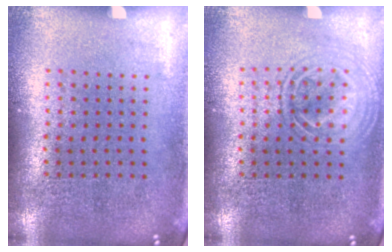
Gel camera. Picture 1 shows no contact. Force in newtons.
{"total": 1.3, "press": 1.3, "slide": 0.2}